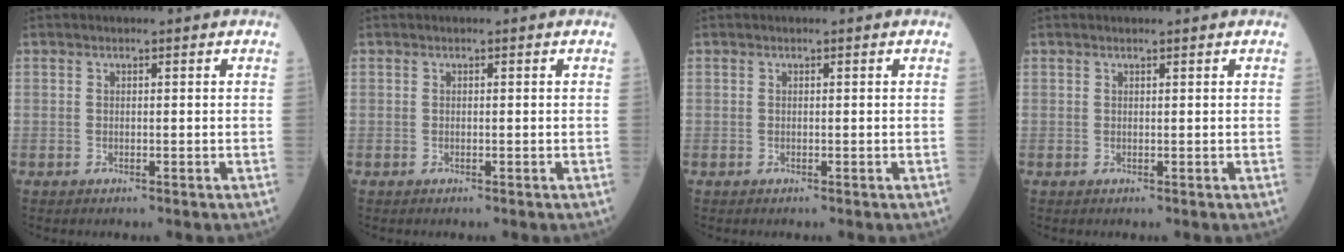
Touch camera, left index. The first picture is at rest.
{"total": 0.0}
{"total": 0.0}
{"total": 0.7, "force": [0.7, 0.0, 0.3], "torque": [-0.009, 0.004, 0.013]}